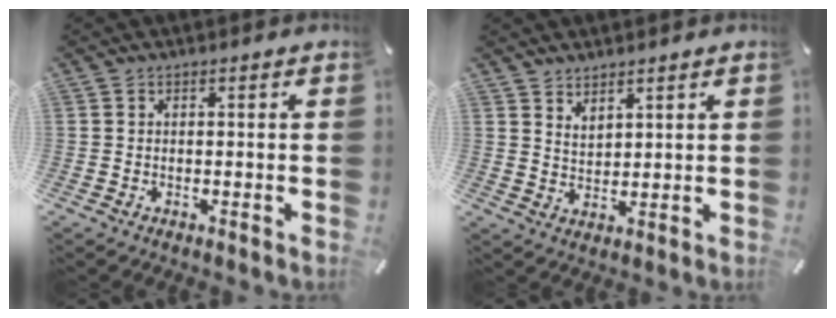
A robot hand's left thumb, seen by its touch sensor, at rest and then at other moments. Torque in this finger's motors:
{"motor_torque": [-0.05, -0.01, 0.13, -0.43, 0.02]}